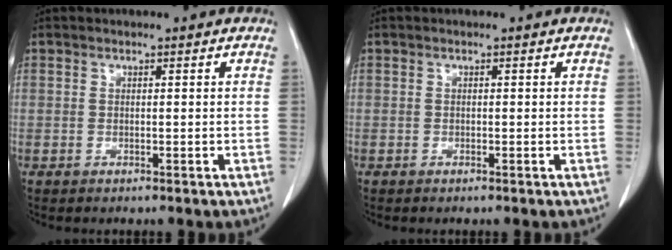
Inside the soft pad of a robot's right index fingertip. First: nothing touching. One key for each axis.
{"total": 0.0}